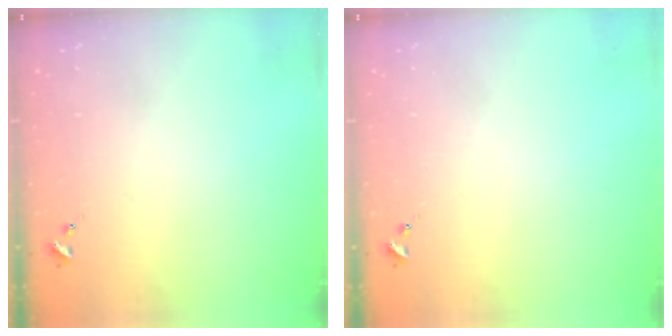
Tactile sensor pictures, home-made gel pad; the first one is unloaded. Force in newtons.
{"total": 0.0}